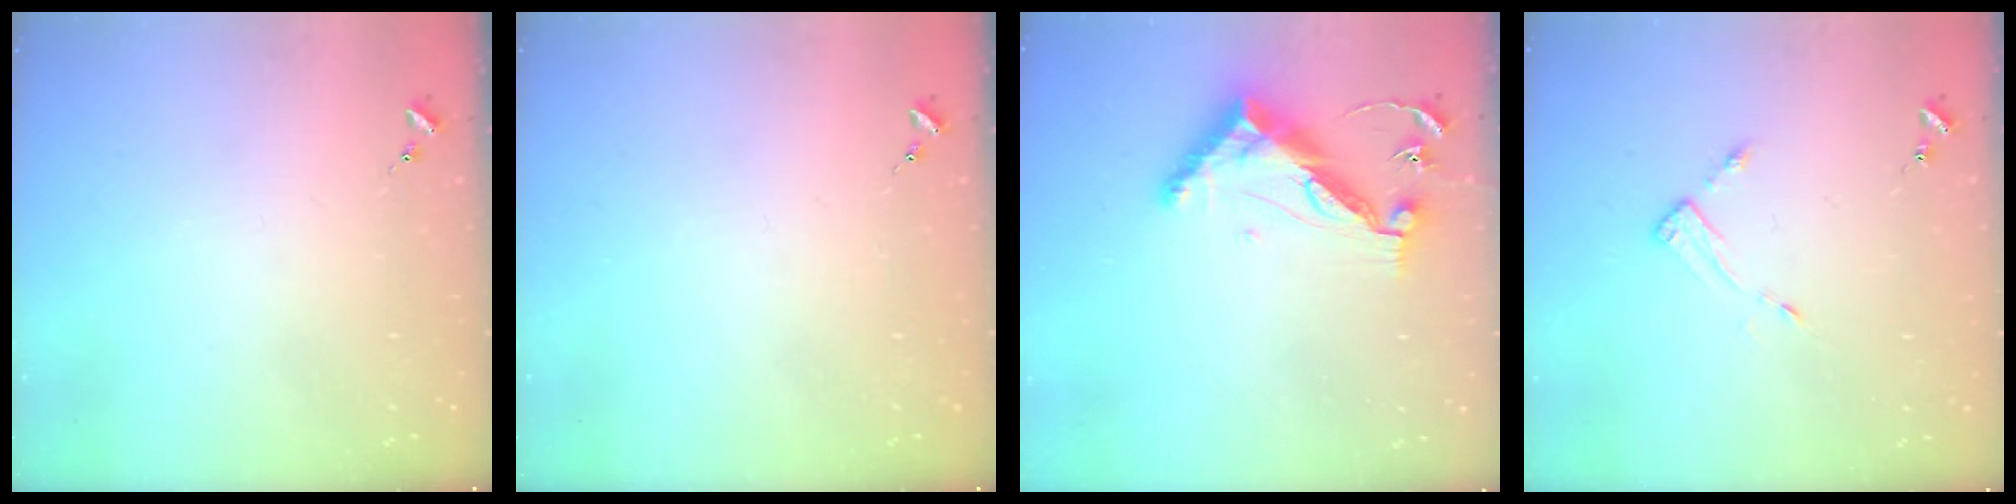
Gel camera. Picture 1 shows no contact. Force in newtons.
{"total": 0.0}
{"total": 13.0, "press": 13.0, "slide": 0.6}
{"total": 3.7, "press": 3.6, "slide": 0.4}